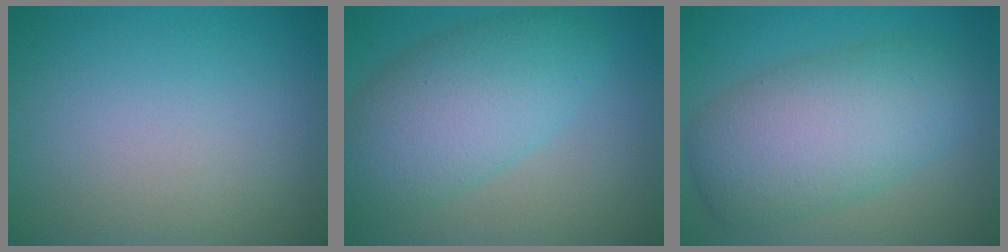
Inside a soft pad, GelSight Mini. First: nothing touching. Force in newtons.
{"total": 7.5, "press": 7.5, "slide": 0.3}
{"total": 8.3, "press": 8.3, "slide": 0.3}